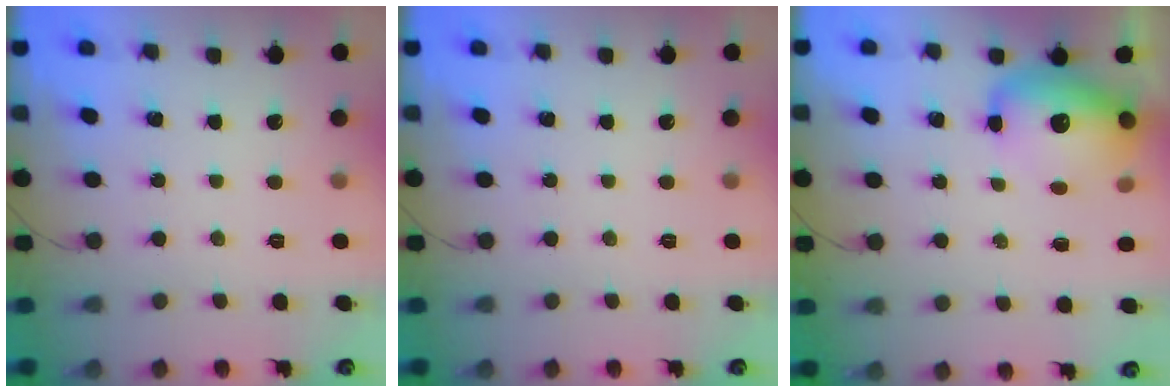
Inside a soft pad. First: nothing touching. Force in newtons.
{"total": 0.0}
{"total": 14.1, "press": 13.7, "slide": 3.3}